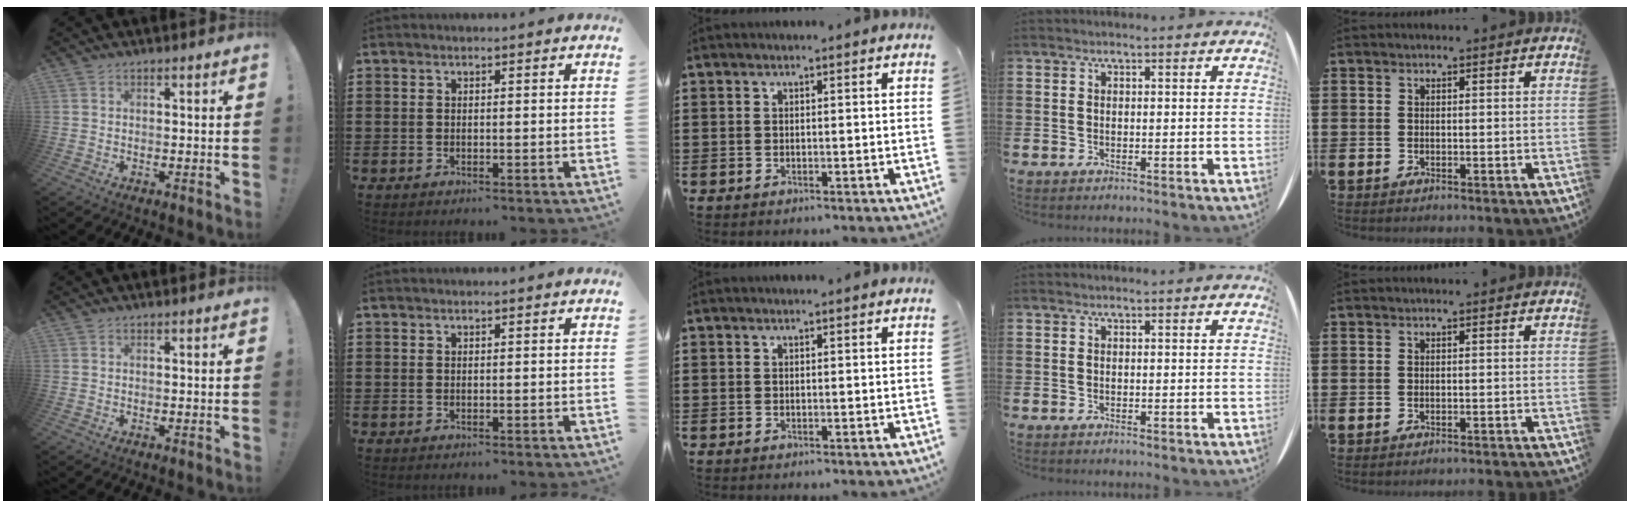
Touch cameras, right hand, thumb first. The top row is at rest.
{"little": {"total": 0.6, "force": [-0.6, -0.1, 0.0], "torque": [0.000, -0.002, -0.012]}}